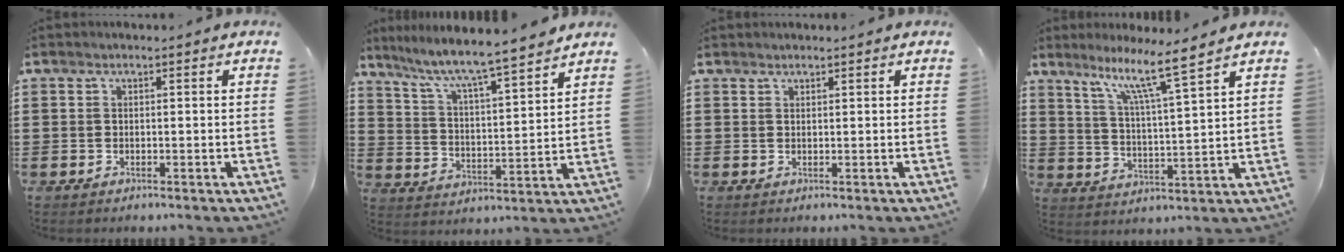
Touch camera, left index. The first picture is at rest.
{"total": 6.3, "force": [5.6, -0.2, 2.8], "torque": [-0.078, -0.041, 0.089]}
{"total": 0.9, "force": [0.9, 0.2, -0.1], "torque": [-0.001, 0.000, 0.018]}
{"total": 8.0, "force": [6.2, -0.5, 5.1], "torque": [-0.110, -0.037, 0.102]}